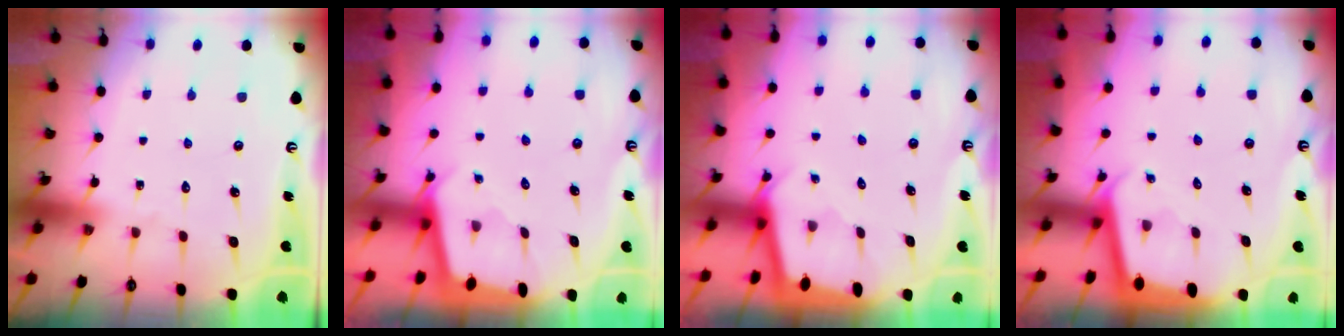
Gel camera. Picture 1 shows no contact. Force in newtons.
{"total": 1.9, "press": 1.9, "slide": 0.1}
{"total": 1.9, "press": 1.9, "slide": 0.1}
{"total": 1.7, "press": 1.7, "slide": 0.0}